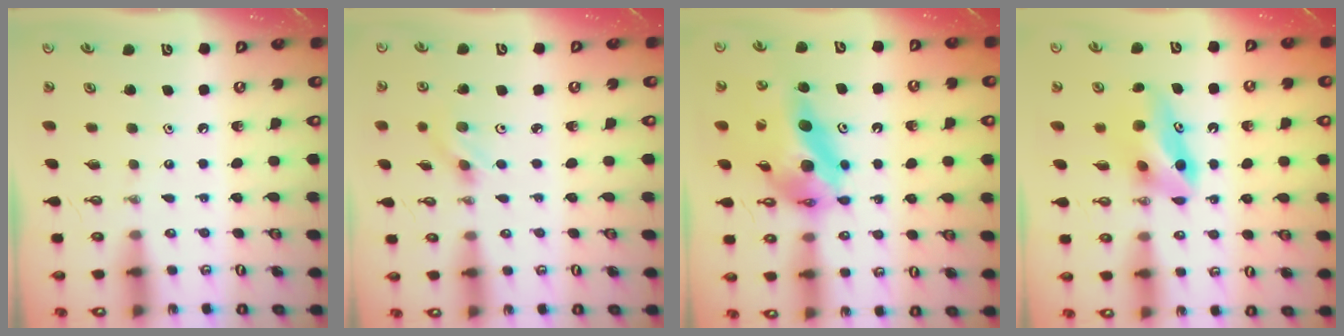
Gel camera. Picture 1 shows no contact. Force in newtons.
{"total": 3.2, "press": 2.9, "slide": 1.4}
{"total": 16.0, "press": 15.9, "slide": 1.7}
{"total": 8.1, "press": 7.9, "slide": 1.9}